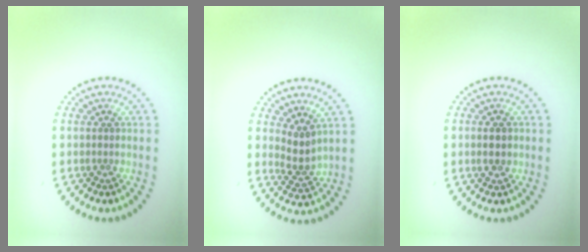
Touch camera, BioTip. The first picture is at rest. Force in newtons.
{"total": 2.1, "press": 1.6, "slide": 1.4}
{"total": 1.5, "press": 1.5, "slide": 0.1}